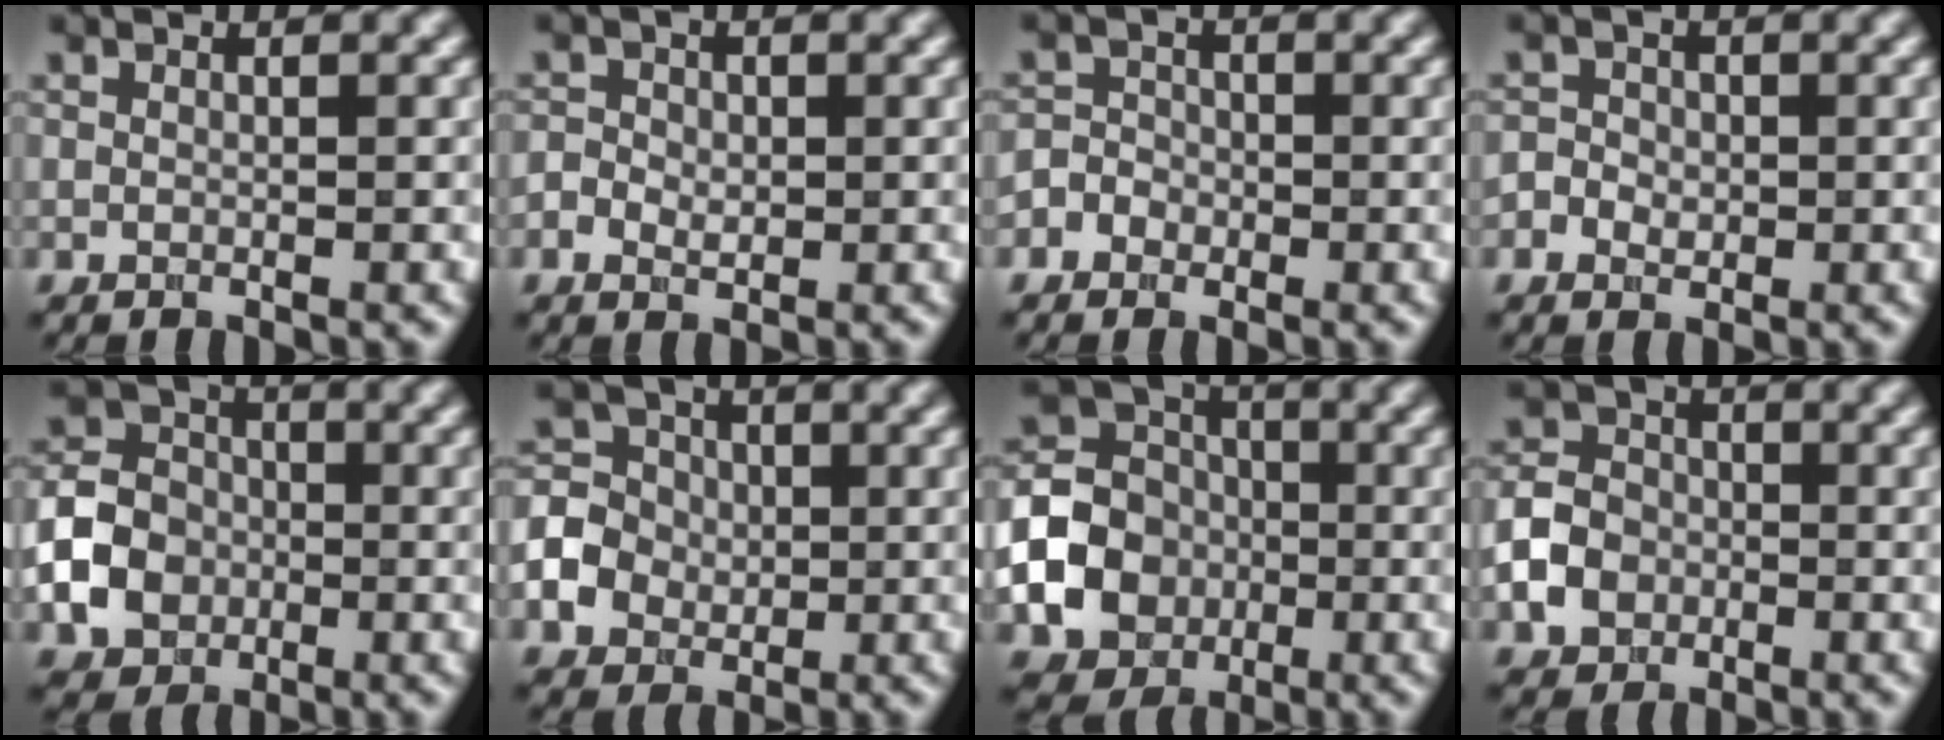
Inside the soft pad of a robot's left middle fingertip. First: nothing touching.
{"total": 2.3, "force": [-0.3, 1.9, 1.2], "torque": [-0.014, 0.002, -0.006]}
{"total": 2.2, "force": [-0.9, 2.0, 0.5], "torque": [0.011, 0.008, -0.026]}
{"total": 2.1, "force": [-0.4, 1.9, 0.8], "torque": [-0.002, 0.003, -0.012]}
{"total": 5.4, "force": [-1.5, 4.5, 2.6], "torque": [-0.054, 0.007, -0.040]}
{"total": 5.5, "force": [-1.1, 4.9, 2.1], "torque": [-0.033, 0.012, -0.035]}
{"total": 15.3, "force": [-4.3, 13.8, 5.2], "torque": [-0.129, -0.033, -0.100]}
{"total": 4.0, "force": [-1.3, 3.4, 1.8], "torque": [-0.037, 0.006, -0.031]}